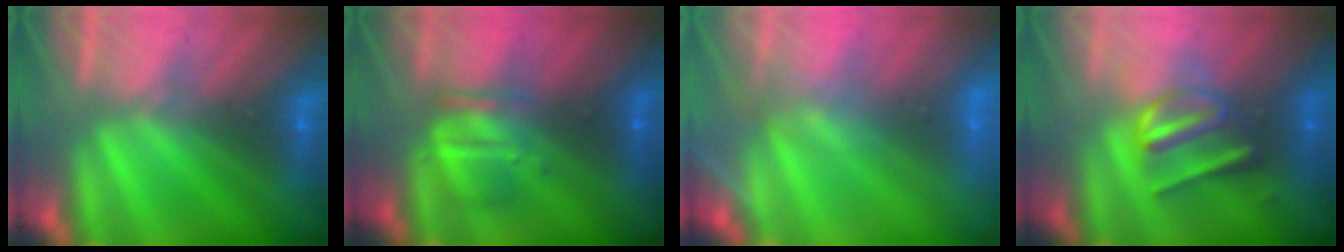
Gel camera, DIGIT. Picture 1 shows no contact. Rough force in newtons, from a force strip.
{"total": 3.7}
{"total": 3.0}
{"total": 3.0}